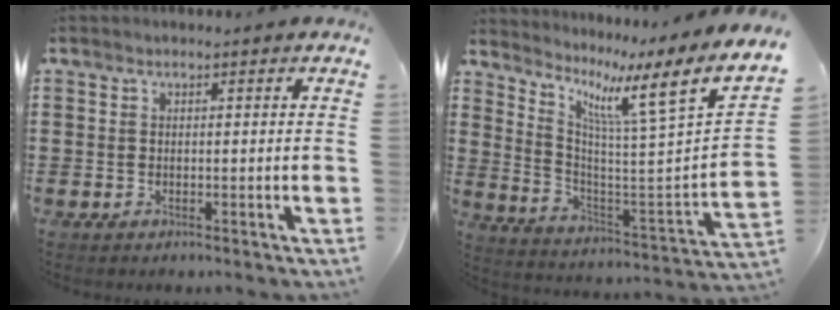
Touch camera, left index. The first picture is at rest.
{"total": 8.8, "force": [5.0, 0.1, 7.2], "torque": [-0.138, -0.059, 0.058]}